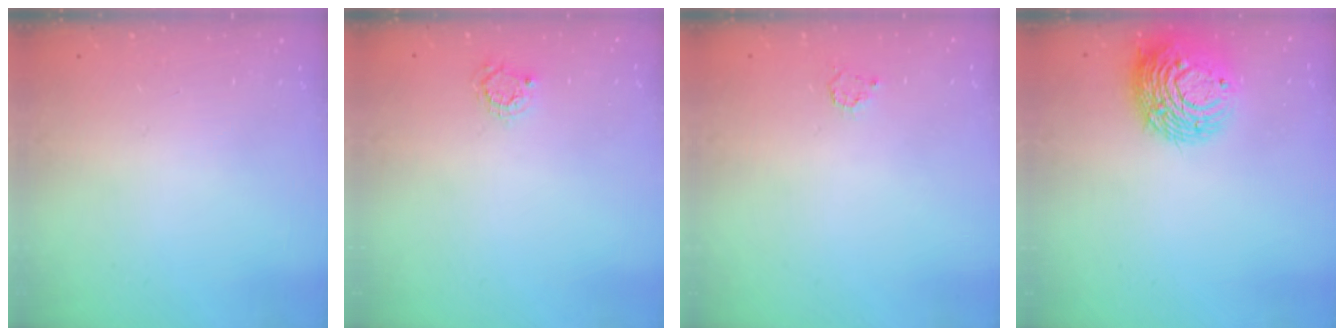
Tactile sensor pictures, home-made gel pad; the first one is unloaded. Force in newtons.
{"total": 2.5, "press": 2.5, "slide": 0.4}
{"total": 2.9, "press": 2.9, "slide": 0.3}
{"total": 12.2, "press": 12.1, "slide": 1.0}